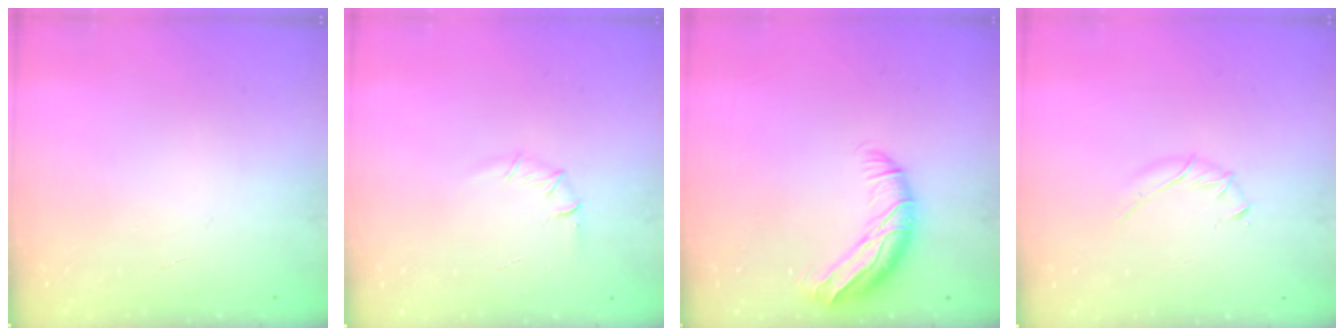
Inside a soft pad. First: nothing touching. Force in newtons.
{"total": 6.1, "press": 5.7, "slide": 2.1}
{"total": 10.8, "press": 10.5, "slide": 2.6}
{"total": 3.2, "press": 3.1, "slide": 0.7}